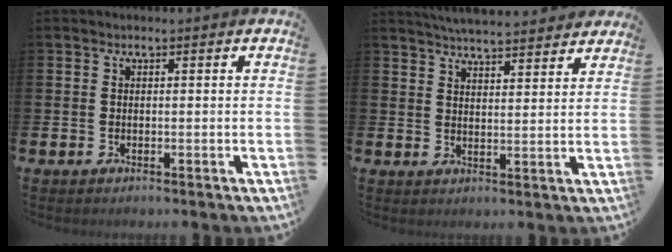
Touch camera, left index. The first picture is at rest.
{"total": 5.2, "force": [5.1, 0.2, 0.6], "torque": [-0.022, -0.029, 0.092]}